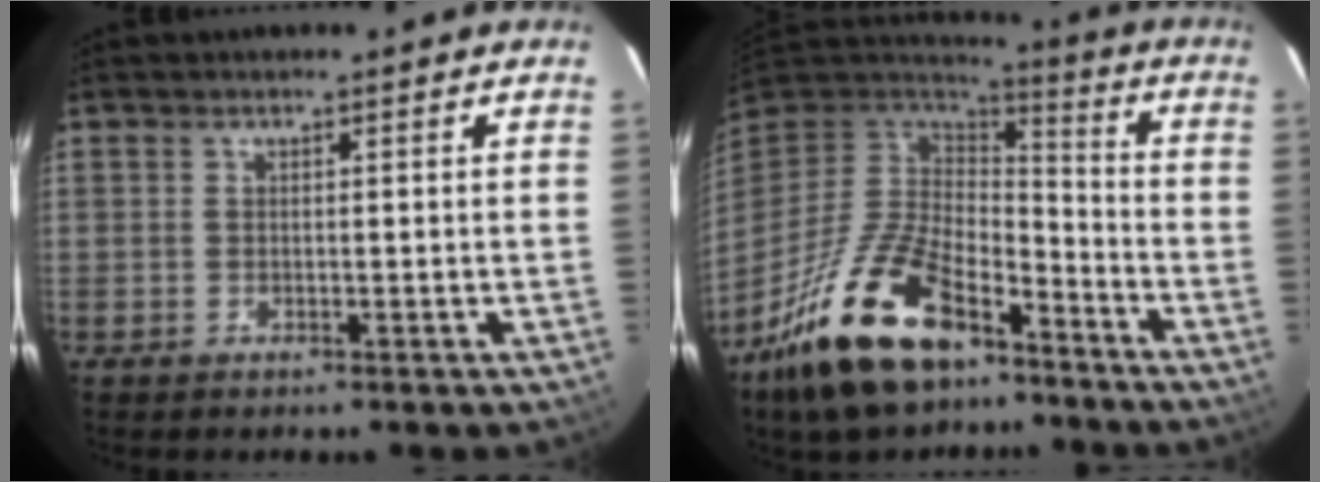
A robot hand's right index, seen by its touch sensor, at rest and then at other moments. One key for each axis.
{"total": 21.7, "fx": -13.8, "fy": 10.1, "fz": 13.4, "tx": -0.277, "ty": -0.018, "tz": -0.240}